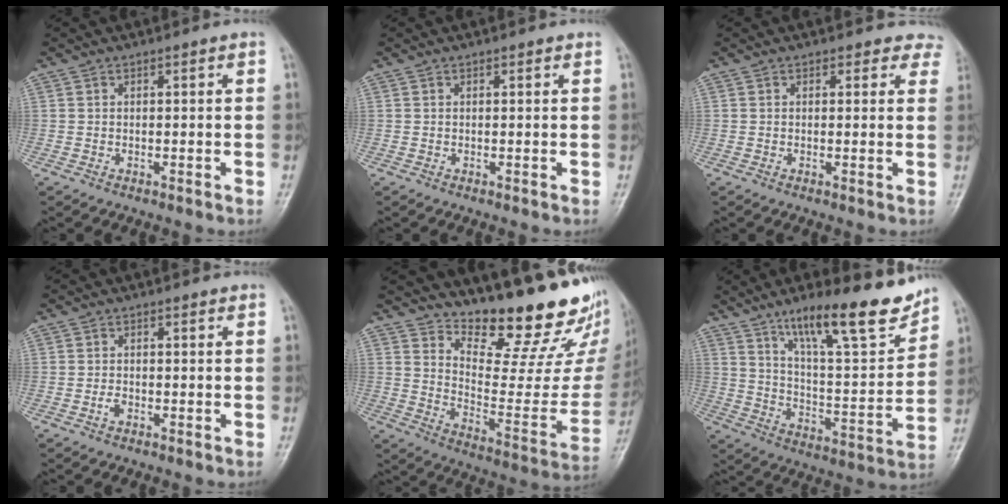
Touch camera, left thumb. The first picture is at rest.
{"total": 0.0}
{"total": 4.1, "force": [3.5, 2.3, -0.1], "torque": [0.043, -0.013, 0.012]}
{"total": 1.2, "force": [-0.6, 0.8, 0.8], "torque": [-0.013, 0.001, -0.012]}
{"total": 20.8, "force": [17.5, 5.9, 9.7], "torque": [-0.089, -0.147, 0.246]}
{"total": 19.2, "force": [13.3, 4.5, 13.1], "torque": [-0.169, -0.074, 0.218]}